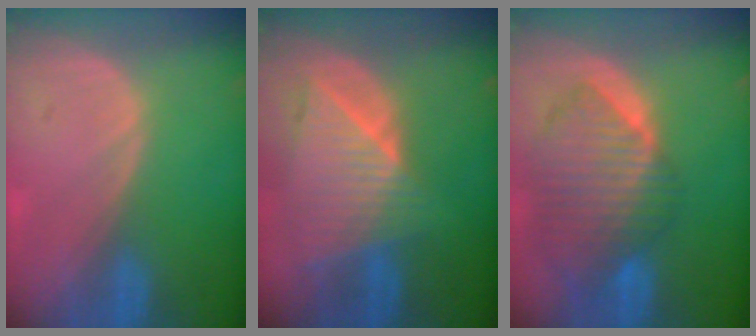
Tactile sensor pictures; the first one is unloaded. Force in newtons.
{"total": 9.0, "press": 8.0, "slide": 4.2}
{"total": 10.5, "press": 9.1, "slide": 5.2}